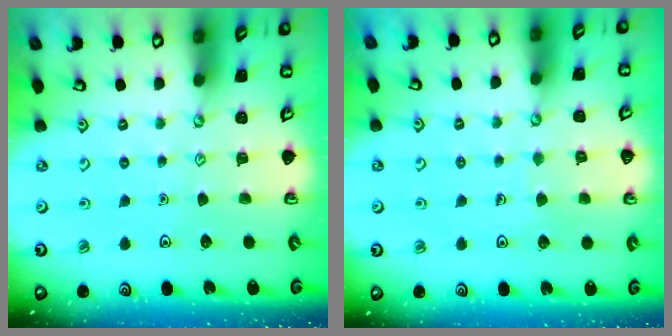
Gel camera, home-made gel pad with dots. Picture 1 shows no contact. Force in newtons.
{"total": 4.0, "press": 4.0, "slide": 0.4}